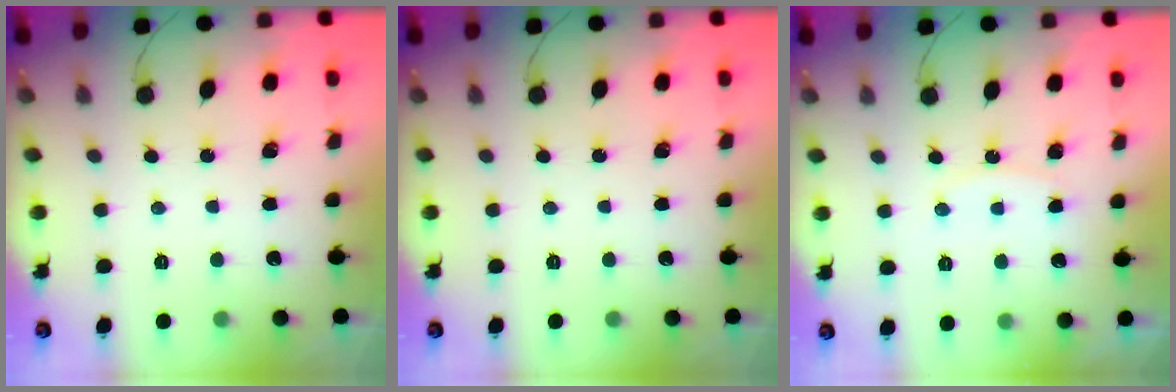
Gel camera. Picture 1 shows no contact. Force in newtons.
{"total": 0.0}
{"total": 6.4, "press": 6.4, "slide": 0.7}